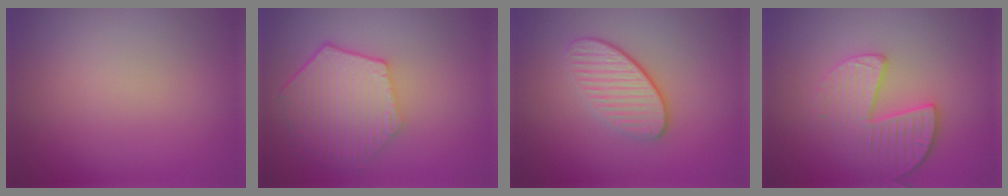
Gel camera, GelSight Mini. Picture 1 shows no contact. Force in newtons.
{"total": 5.9, "press": 4.6, "slide": 3.8}
{"total": 3.6, "press": 2.9, "slide": 2.2}
{"total": 3.6, "press": 3.4, "slide": 1.2}